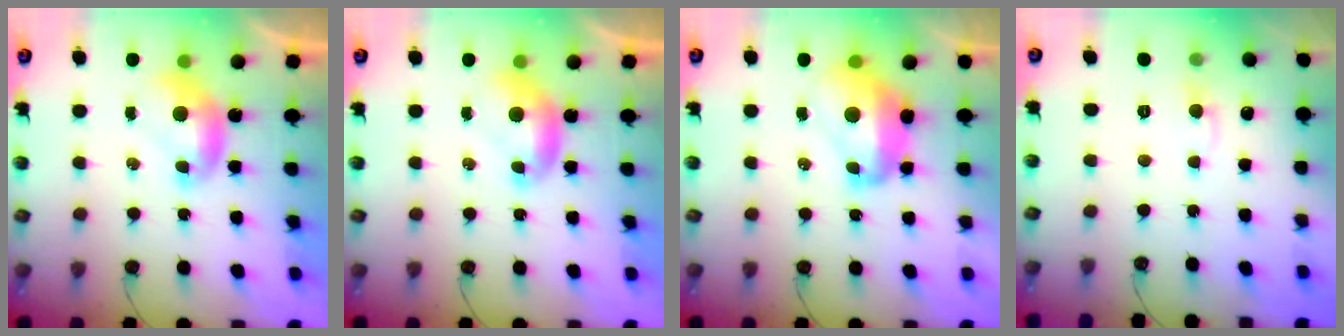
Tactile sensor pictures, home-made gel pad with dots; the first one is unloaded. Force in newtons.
{"total": 0.0}
{"total": 5.9, "press": 5.7, "slide": 1.4}
{"total": 0.7, "press": 0.3, "slide": 0.7}